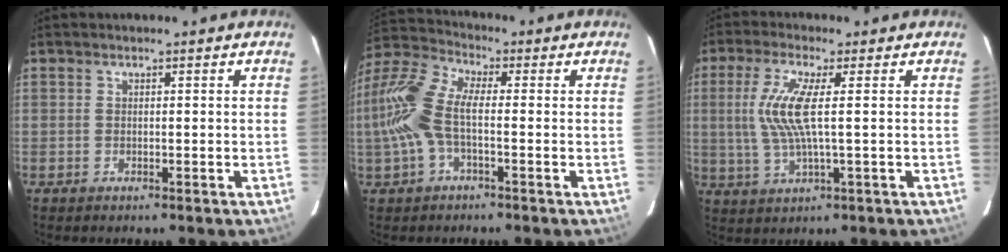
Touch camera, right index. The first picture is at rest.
{"total": 11.4, "force": [-1.6, 4.6, 10.4], "torque": [-0.233, 0.013, -0.038]}
{"total": 8.5, "force": [1.0, 0.8, 8.4], "torque": [-0.175, 0.000, 0.024]}